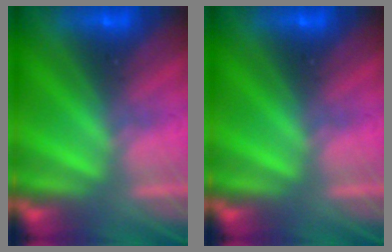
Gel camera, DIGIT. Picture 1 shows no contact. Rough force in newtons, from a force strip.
{"total": 0.0}